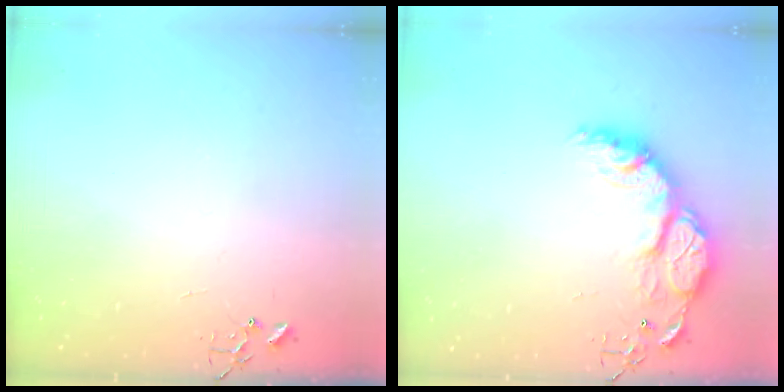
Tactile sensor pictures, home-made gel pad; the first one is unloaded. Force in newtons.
{"total": 16.7, "press": 16.7, "slide": 1.3}